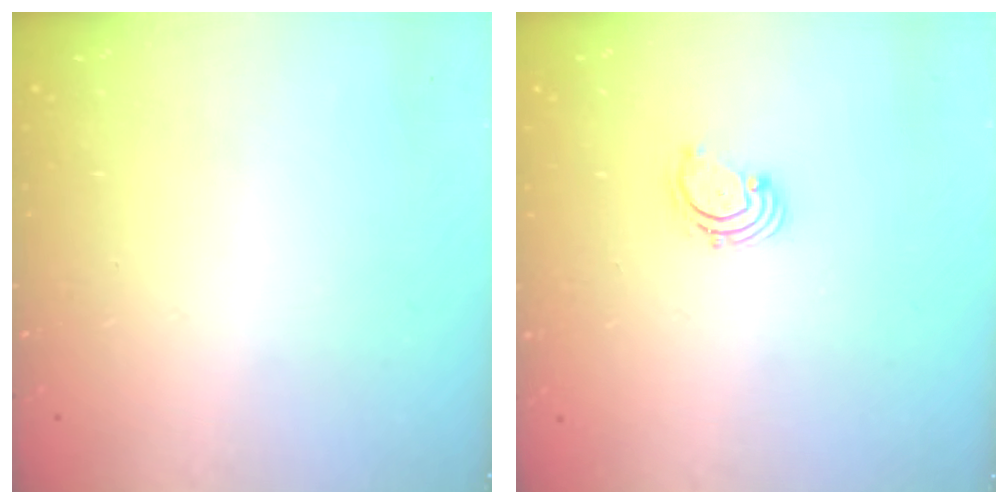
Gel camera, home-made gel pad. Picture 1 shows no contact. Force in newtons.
{"total": 1.9, "press": 1.8, "slide": 0.2}